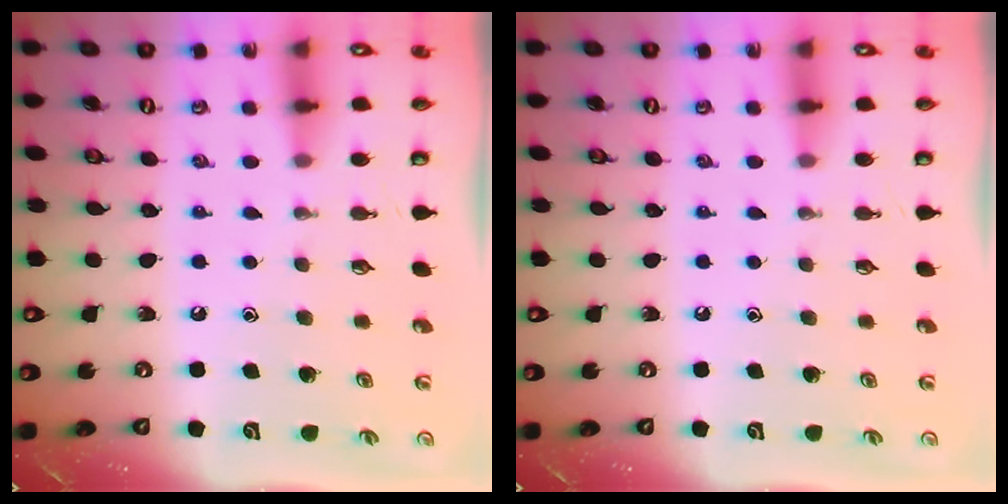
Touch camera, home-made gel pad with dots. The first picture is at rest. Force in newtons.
{"total": 0.0}